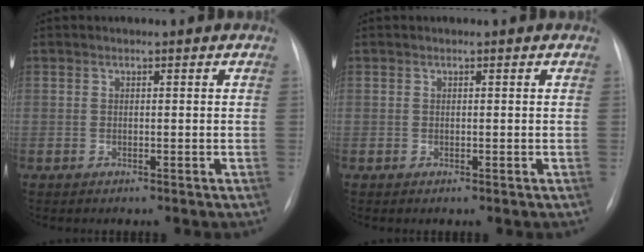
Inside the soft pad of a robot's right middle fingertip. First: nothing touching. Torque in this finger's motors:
{"motor_torque": [-0.08, -0.02, -0.02, 0.01]}